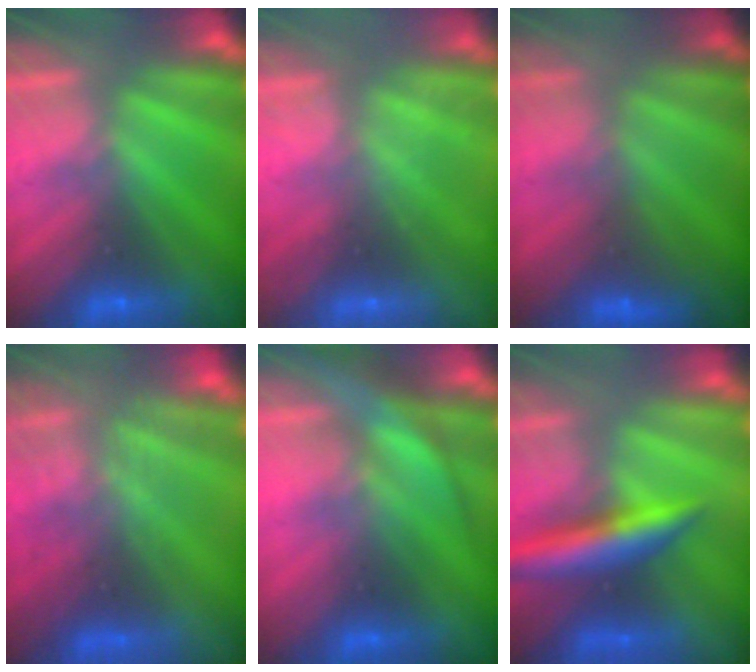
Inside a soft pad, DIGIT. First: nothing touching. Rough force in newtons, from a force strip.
{"total": 2.3}
{"total": 2.9}
{"total": 7.1}
{"total": 3.4}
{"total": 6.4}